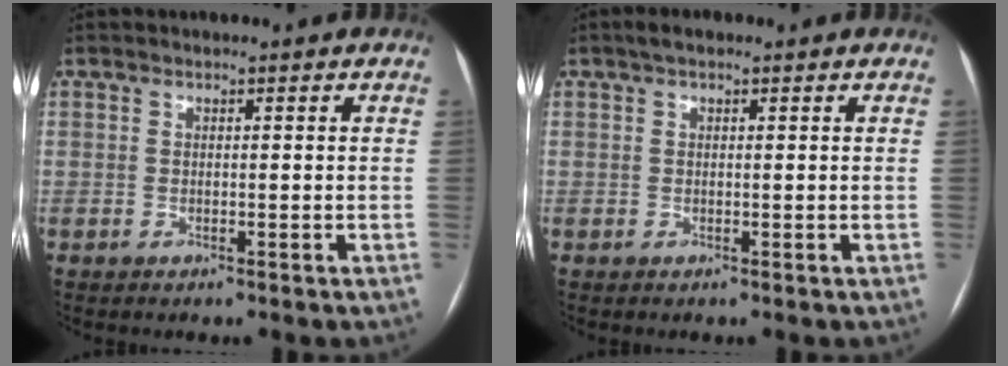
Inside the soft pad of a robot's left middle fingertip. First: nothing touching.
{"total": 1.9, "force": [1.2, 0.7, 1.3], "torque": [-0.026, 0.021, 0.019]}